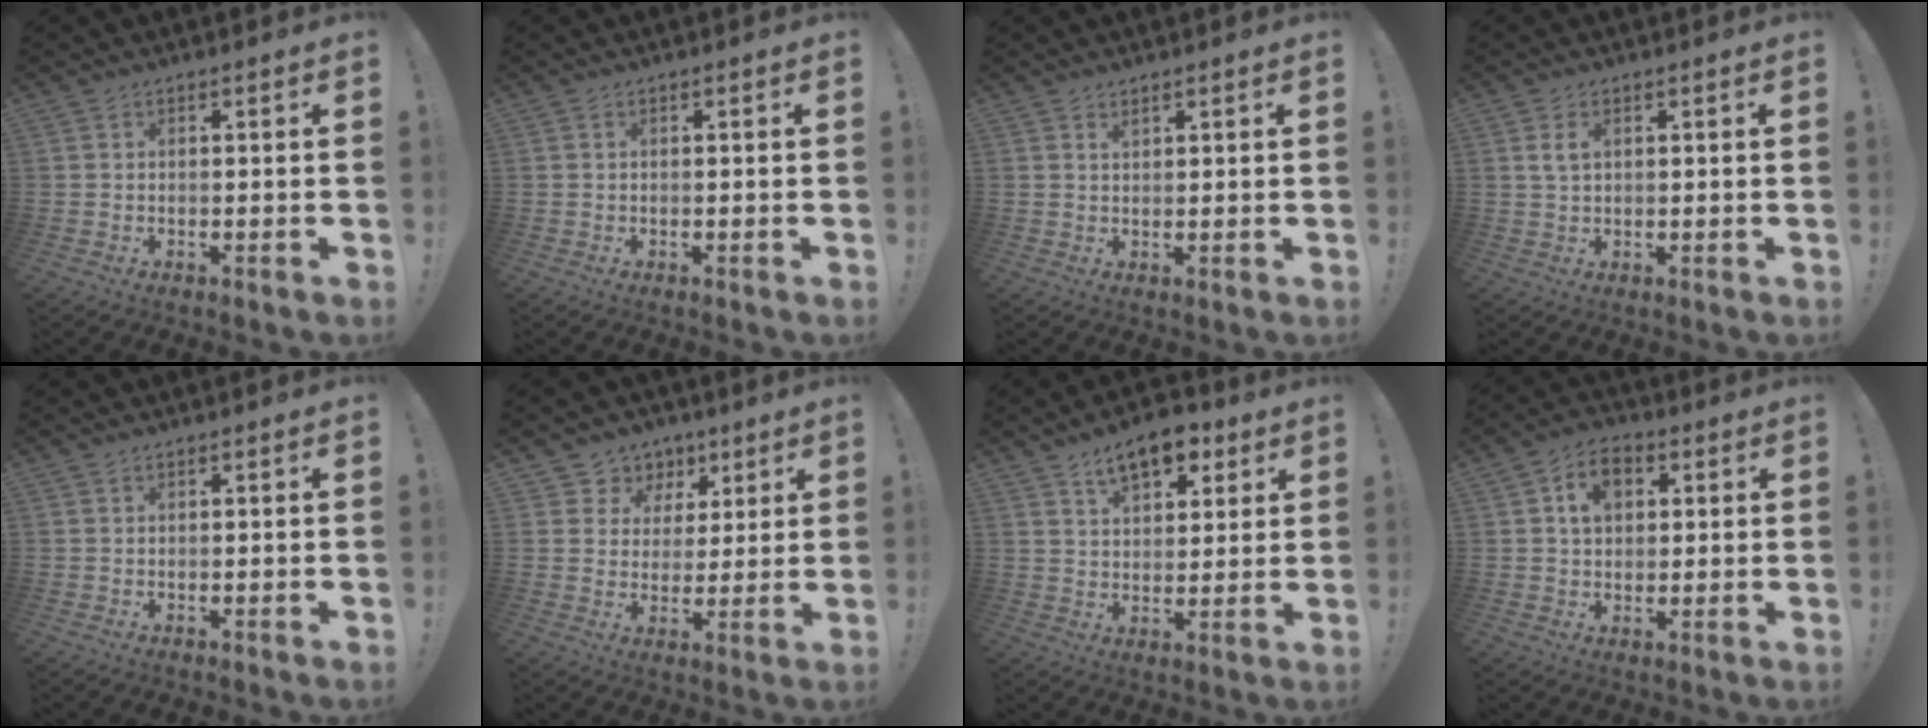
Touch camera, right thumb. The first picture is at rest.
{"total": 0.0}
{"total": 1.1, "force": [1.0, 0.3, 0.5], "torque": [0.000, -0.006, 0.017]}
{"total": 3.5, "force": [1.3, 1.9, 2.6], "torque": [-0.038, -0.001, 0.020]}
{"total": 0.0}
{"total": 7.2, "force": [3.2, 6.4, 1.0], "torque": [-0.008, -0.030, 0.064]}
{"total": 10.9, "force": [6.6, 6.1, 6.1], "torque": [-0.082, -0.026, 0.119]}
{"total": 8.1, "force": [2.7, 6.1, 4.6], "torque": [-0.067, 0.003, 0.049]}